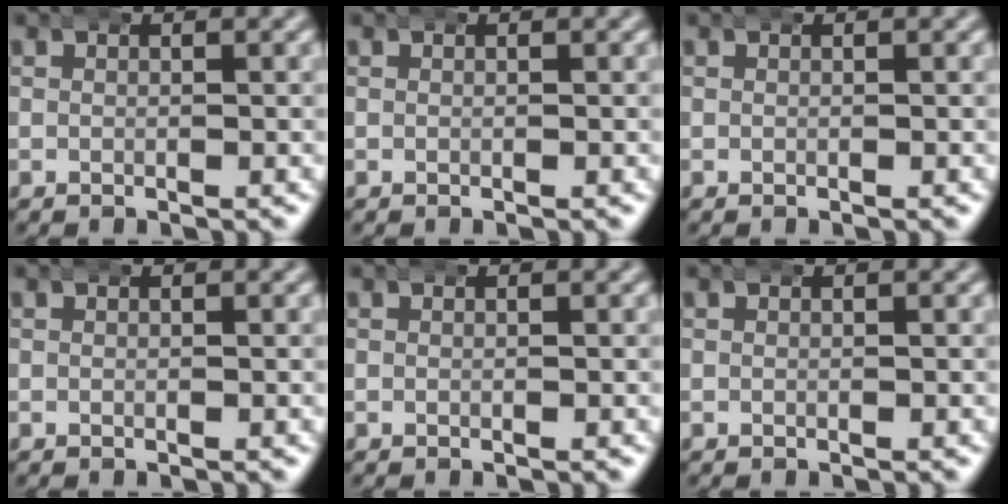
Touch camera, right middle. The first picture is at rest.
{"total": 0.0}
{"total": 0.0}
{"total": 0.0}
{"total": 0.0}
{"total": 0.0}